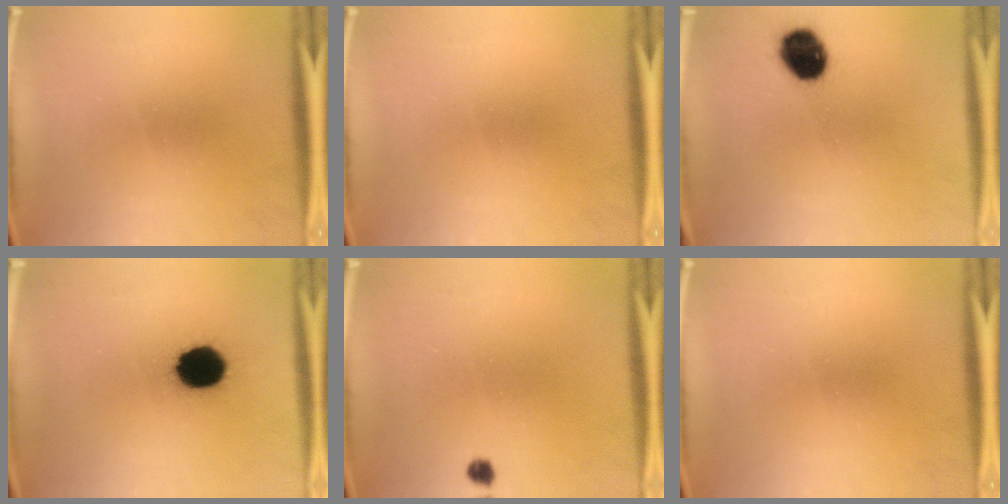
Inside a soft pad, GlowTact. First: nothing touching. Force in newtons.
{"total": 0.0}
{"total": 10.8}
{"total": 13.0}
{"total": 1.4}
{"total": 0.0}